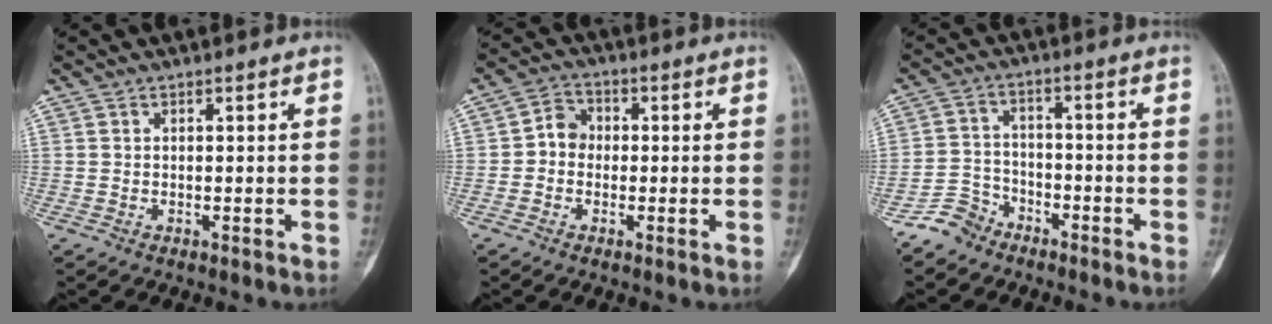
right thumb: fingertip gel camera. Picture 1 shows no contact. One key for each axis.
{"total": 4.5, "fx": -0.5, "fy": 3.9, "fz": 2.2, "tx": -0.017, "ty": 0.016, "tz": -0.021}
{"total": 5.6, "fx": -4.6, "fy": 3.2, "fz": 0.3, "tx": 0.012, "ty": 0.034, "tz": -0.098}